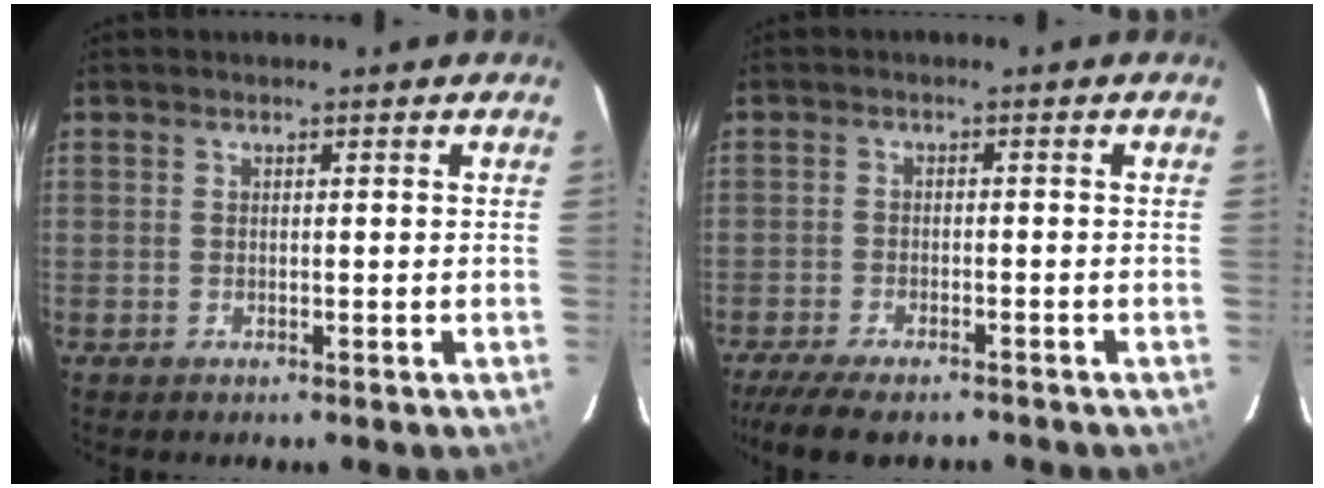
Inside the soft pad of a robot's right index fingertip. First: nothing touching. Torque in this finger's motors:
{"motor_torque": [1.30, -0.85, 0.37, 0.07]}